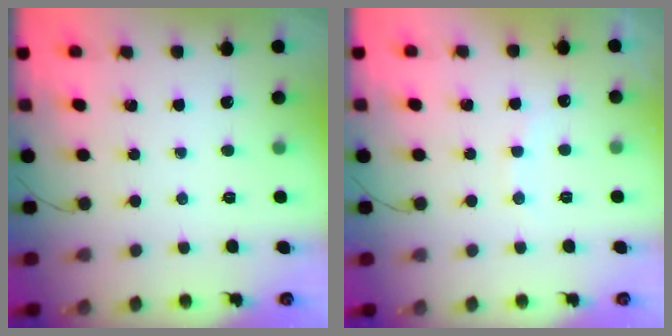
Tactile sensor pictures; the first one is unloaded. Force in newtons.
{"total": 6.3, "press": 6.2, "slide": 1.0}